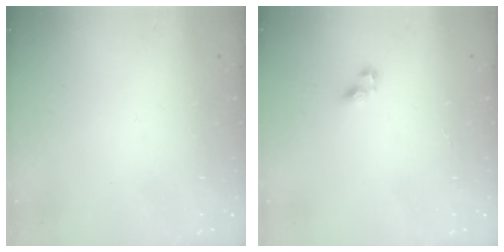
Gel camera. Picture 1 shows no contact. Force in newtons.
{"total": 4.4, "press": 4.4, "slide": 0.1}